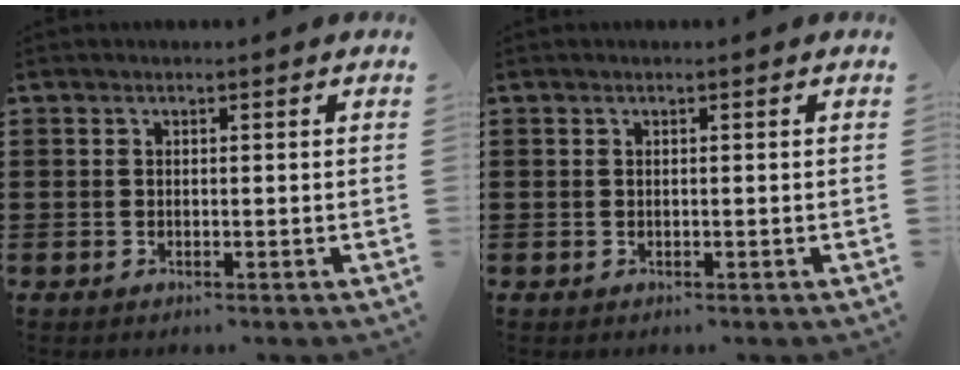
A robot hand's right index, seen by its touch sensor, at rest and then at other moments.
{"total": 0.0}